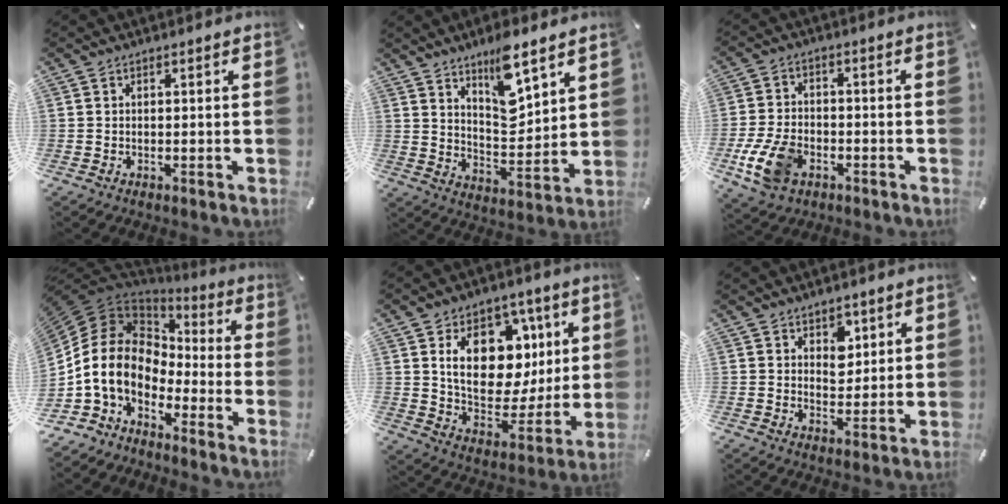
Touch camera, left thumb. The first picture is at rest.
{"total": 11.3, "force": [8.6, 4.1, 6.1], "torque": [-0.083, -0.065, 0.149]}
{"total": 10.4, "force": [-4.2, 6.9, 6.6], "torque": [-0.150, 0.008, -0.074]}
{"total": 12.7, "force": [-3.3, 9.3, 8.0], "torque": [-0.204, 0.003, -0.070]}
{"total": 19.1, "force": [7.0, 13.3, 11.8], "torque": [-0.179, -0.036, 0.127]}
{"total": 5.3, "force": [2.9, 4.1, 1.8], "torque": [0.000, -0.019, 0.043]}